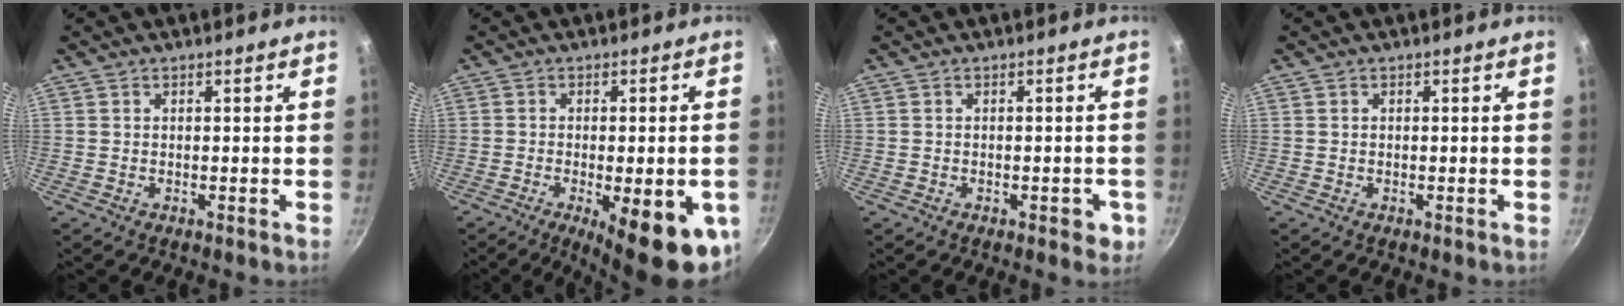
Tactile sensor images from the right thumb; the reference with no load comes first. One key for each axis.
{"total": 15.8, "fx": -5.5, "fy": 4.9, "fz": 13.9, "tx": -0.155, "ty": 0.002, "tz": -0.066}
{"total": 3.3, "fx": -1.2, "fy": 1.7, "fz": 2.5, "tx": -0.015, "ty": 0.006, "tz": -0.013}
{"total": 0.0}